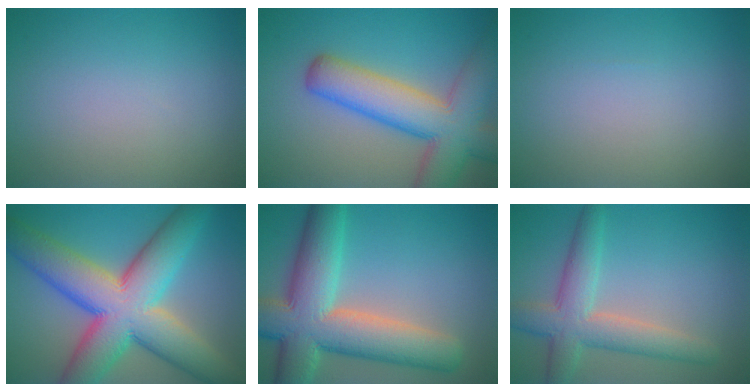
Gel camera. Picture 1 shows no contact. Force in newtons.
{"total": 10.0, "press": 10.0, "slide": 0.7}
{"total": 0.0}
{"total": 13.9, "press": 13.9, "slide": 0.6}
{"total": 11.8, "press": 11.7, "slide": 1.0}
{"total": 5.6, "press": 5.6, "slide": 0.4}